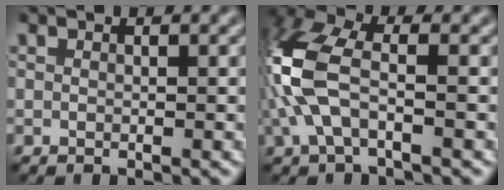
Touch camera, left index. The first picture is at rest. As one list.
[{"total": 7.1, "force": [-1.3, 3.4, 6.1], "torque": [-0.159, 0.019, -0.040]}]